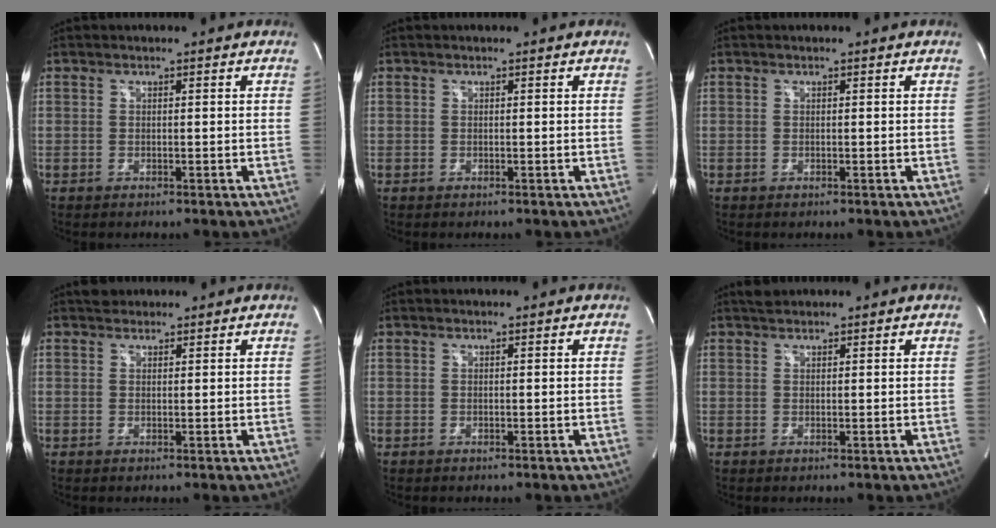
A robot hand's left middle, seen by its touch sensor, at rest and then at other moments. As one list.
[{"total": 0.0}, {"total": 0.0}, {"total": 1.8, "force": [1.5, 0.9, 0.2], "torque": [-0.008, 0.013, 0.023]}, {"total": 0.0}, {"total": 1.4, "force": [1.3, 0.4, 0.3], "torque": [-0.015, 0.013, 0.026]}]